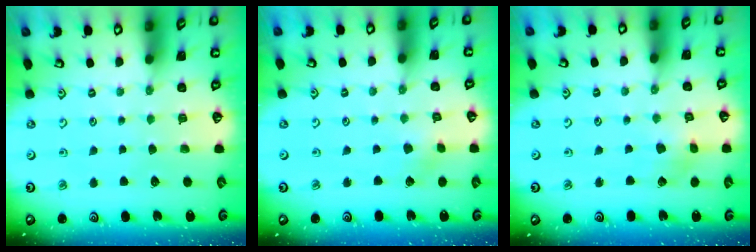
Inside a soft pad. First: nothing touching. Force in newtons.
{"total": 2.2, "press": 2.2, "slide": 0.2}
{"total": 3.0, "press": 3.0, "slide": 0.2}